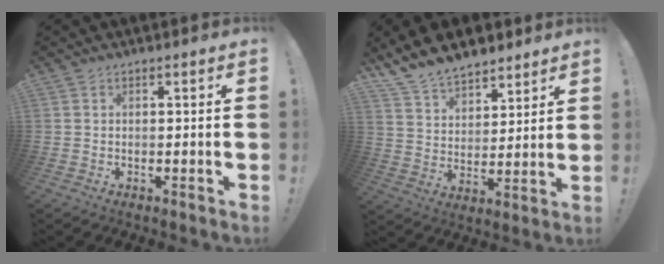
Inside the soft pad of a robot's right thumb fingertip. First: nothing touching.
{"total": 11.5, "force": [9.9, 5.3, 2.8], "torque": [-0.070, -0.071, 0.192]}